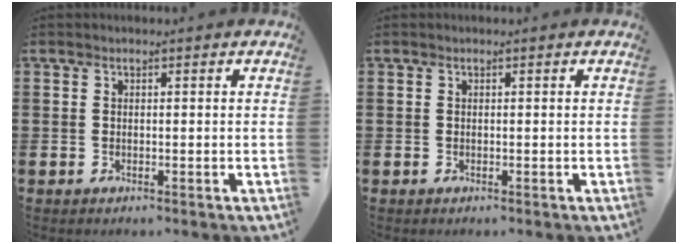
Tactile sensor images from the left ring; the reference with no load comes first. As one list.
[{"total": 0.0}]